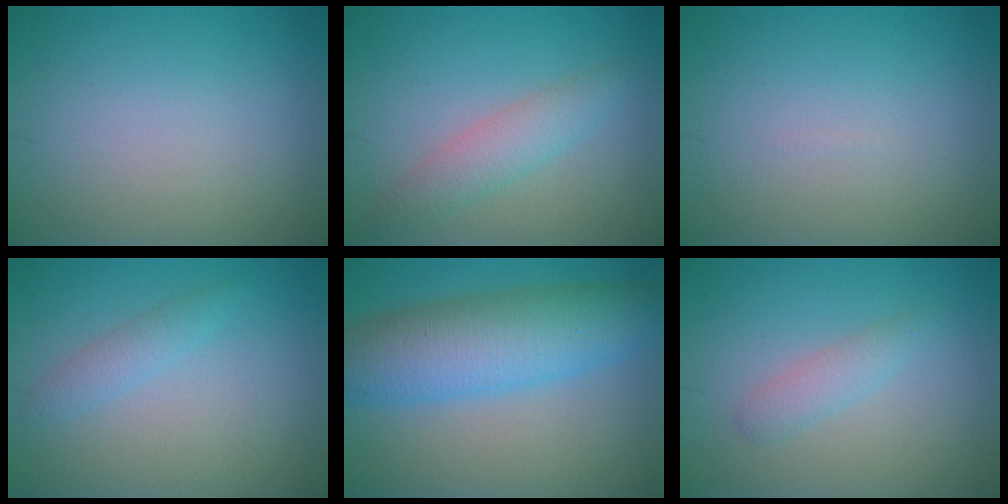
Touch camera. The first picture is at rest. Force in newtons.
{"total": 2.9, "press": 2.9, "slide": 0.1}
{"total": 0.0}
{"total": 1.7, "press": 1.6, "slide": 0.0}
{"total": 8.6, "press": 8.6, "slide": 0.2}
{"total": 1.7, "press": 1.7, "slide": 0.0}